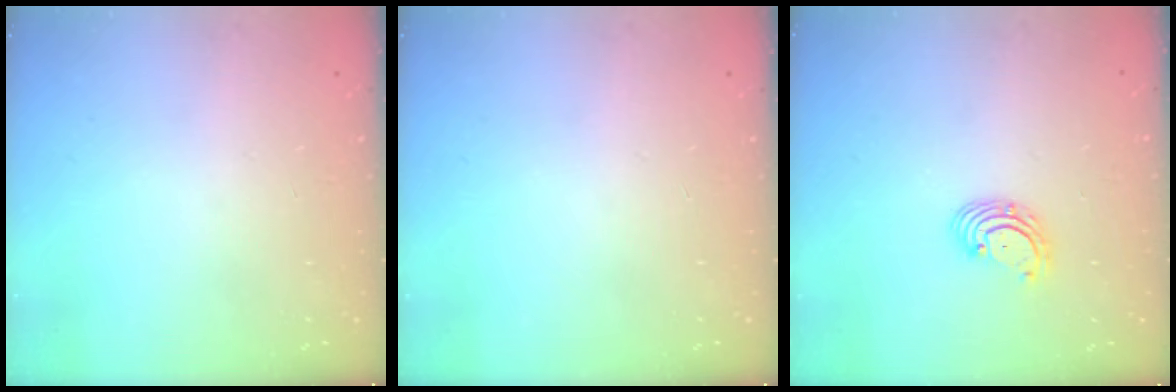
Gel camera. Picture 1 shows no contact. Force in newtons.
{"total": 0.0}
{"total": 2.9, "press": 2.9, "slide": 0.1}